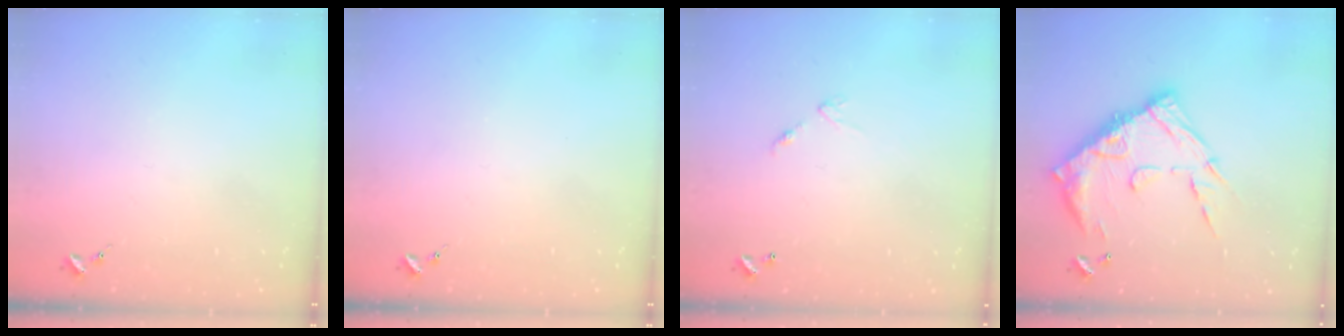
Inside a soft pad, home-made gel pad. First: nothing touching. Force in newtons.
{"total": 0.0}
{"total": 5.8, "press": 5.8, "slide": 0.4}
{"total": 19.1, "press": 19.0, "slide": 1.7}